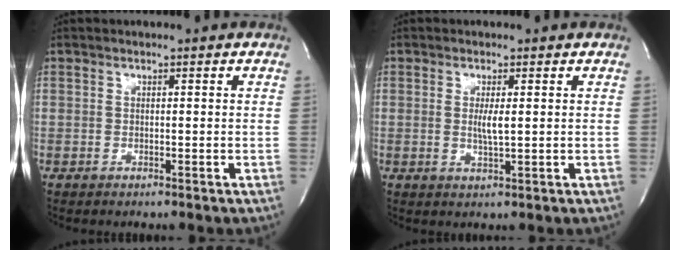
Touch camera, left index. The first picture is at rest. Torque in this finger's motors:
{"motor_torque": [0.32, -0.01, 0.02, 0.05]}